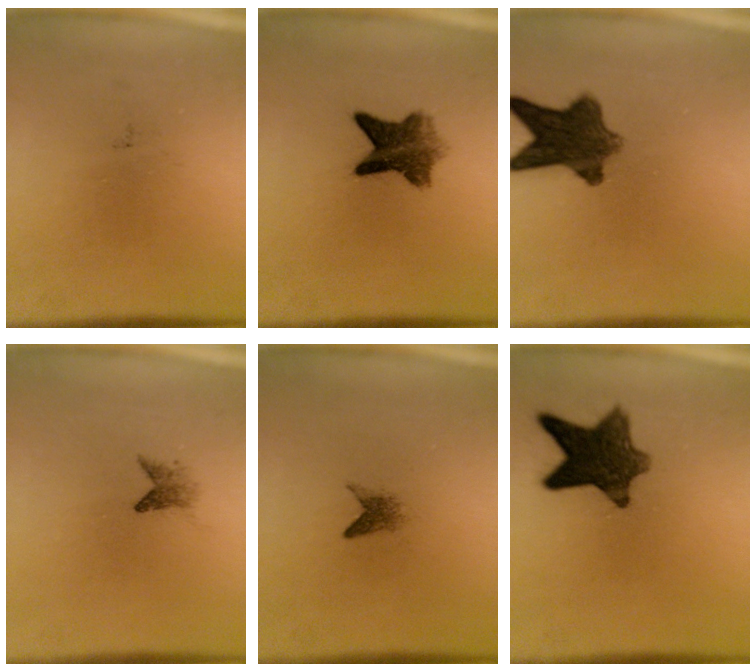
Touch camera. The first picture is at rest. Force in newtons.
{"total": 6.9}
{"total": 9.6}
{"total": 1.6}
{"total": 1.5}
{"total": 10.7}